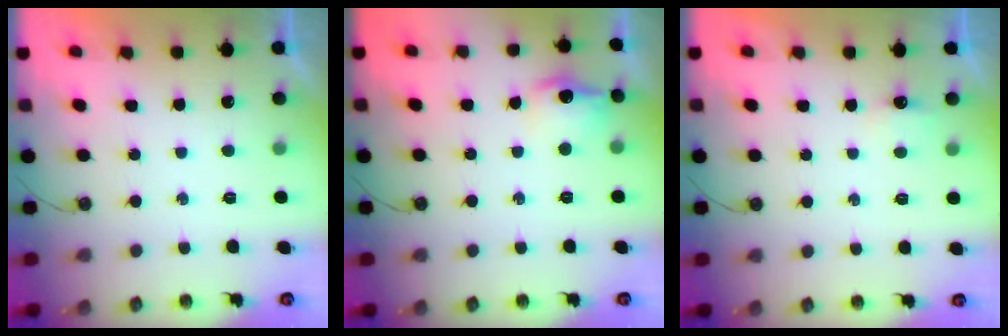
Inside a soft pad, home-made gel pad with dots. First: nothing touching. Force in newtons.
{"total": 10.5, "press": 10.4, "slide": 0.9}
{"total": 2.7, "press": 2.6, "slide": 0.4}